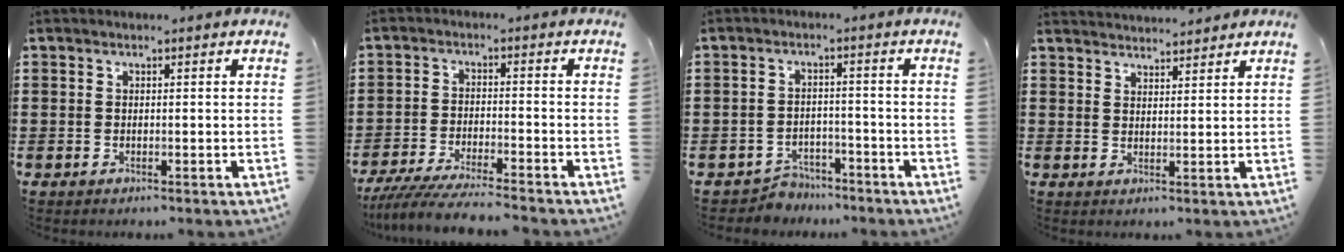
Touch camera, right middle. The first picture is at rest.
{"total": 5.5, "force": [-5.2, 0.0, 1.9], "torque": [-0.050, -0.016, -0.105]}
{"total": 3.2, "force": [-3.1, 0.8, -0.3], "torque": [-0.007, 0.002, -0.068]}
{"total": 2.9, "force": [2.9, 0.0, -0.3], "torque": [-0.002, -0.006, 0.056]}